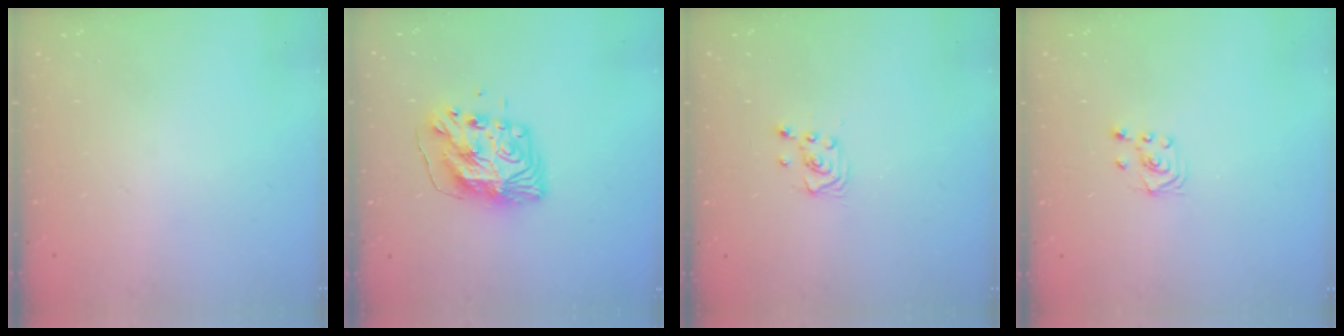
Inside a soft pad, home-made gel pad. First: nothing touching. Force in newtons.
{"total": 10.5, "press": 10.4, "slide": 1.0}
{"total": 2.2, "press": 2.2, "slide": 0.3}
{"total": 2.3, "press": 2.2, "slide": 0.6}